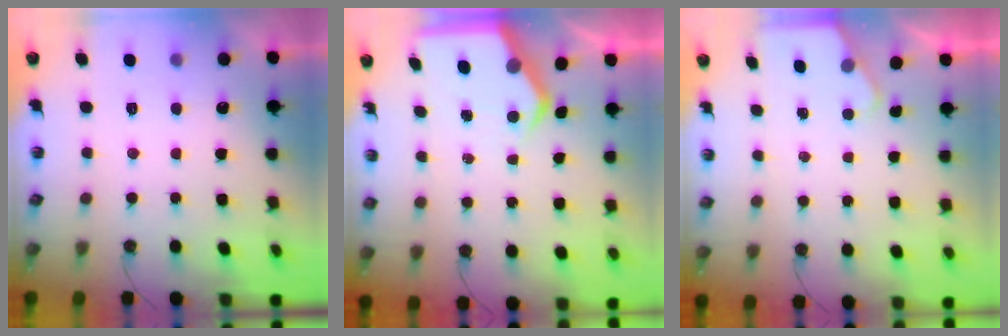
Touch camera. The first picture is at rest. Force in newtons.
{"total": 4.8, "press": 4.8, "slide": 0.3}
{"total": 1.7, "press": 1.7, "slide": 0.3}